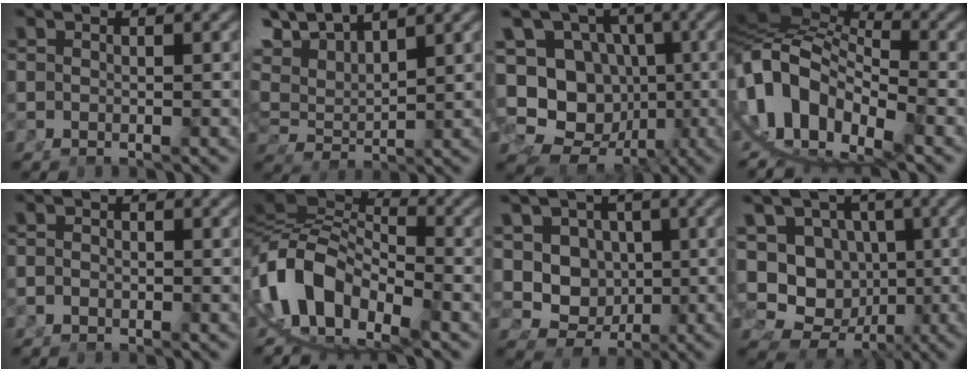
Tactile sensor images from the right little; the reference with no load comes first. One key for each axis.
{"total": 7.1, "fx": 4.4, "fy": 3.5, "fz": 4.4, "tx": -0.094, "ty": 0.006, "tz": 0.075}
{"total": 18.9, "fx": -4.2, "fy": 16.4, "fz": 8.4, "tx": -0.196, "ty": -0.092, "tz": -0.054}
{"total": 18.1, "fx": -1.2, "fy": 14.8, "fz": 10.5, "tx": -0.238, "ty": -0.045, "tz": -0.024}
{"total": 0.8, "fx": -0.8, "fy": 0.2, "fz": 0.2, "tx": -0.008, "ty": -0.009, "tz": -0.011}
{"total": 16.4, "fx": -2.5, "fy": 13.0, "fz": 9.8, "tx": -0.231, "ty": -0.053, "tz": -0.033}
{"total": 10.6, "fx": -0.1, "fy": 9.5, "fz": 4.7, "tx": -0.115, "ty": -0.045, "tz": 0.007}
{"total": 15.2, "fx": -2.1, "fy": 13.4, "fz": 7.0, "tx": -0.156, "ty": -0.069, "tz": -0.024}